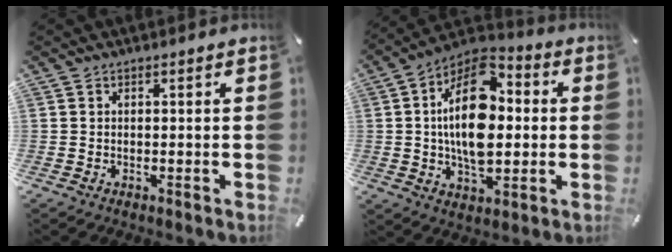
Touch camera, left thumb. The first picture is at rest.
{"total": 18.6, "force": [1.0, 11.3, 14.7], "torque": [-0.283, -0.003, 0.011]}